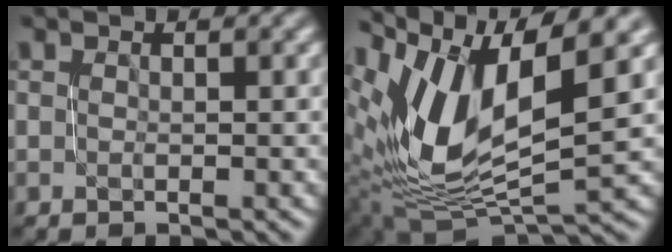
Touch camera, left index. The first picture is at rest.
{"total": 10.8, "force": [3.9, 4.9, 8.9], "torque": [-0.187, 0.009, 0.073]}